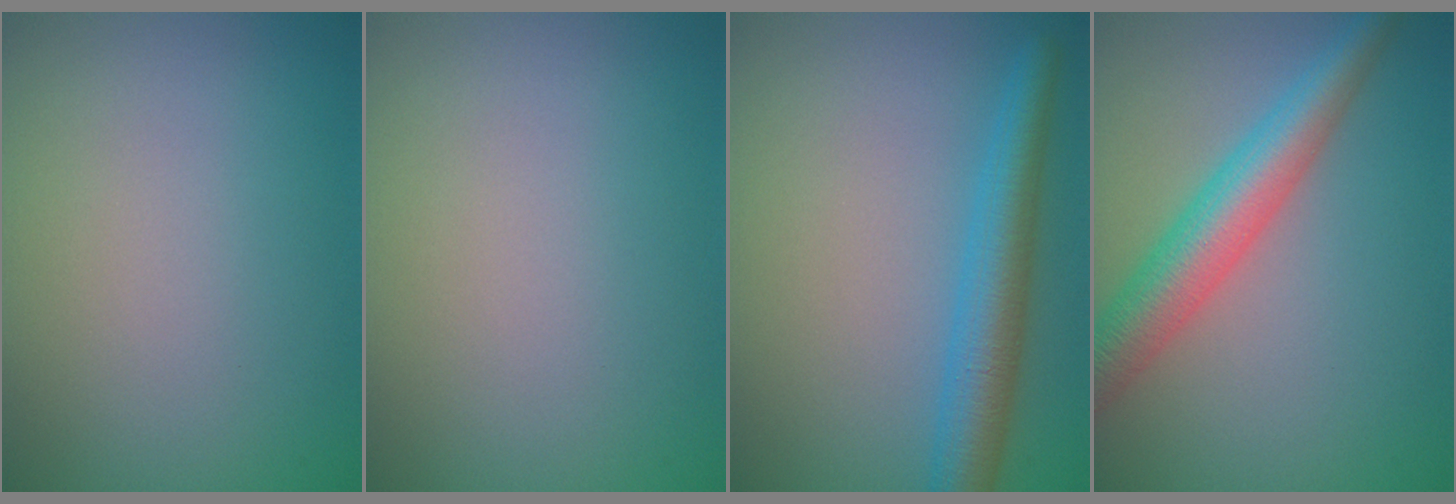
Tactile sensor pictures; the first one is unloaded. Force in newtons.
{"total": 0.0}
{"total": 4.9, "press": 4.9, "slide": 0.2}
{"total": 6.3, "press": 6.3, "slide": 0.1}